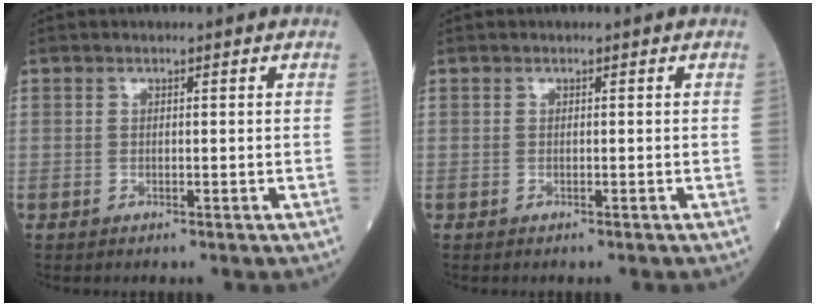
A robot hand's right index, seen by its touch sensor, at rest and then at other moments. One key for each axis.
{"total": 0.0}